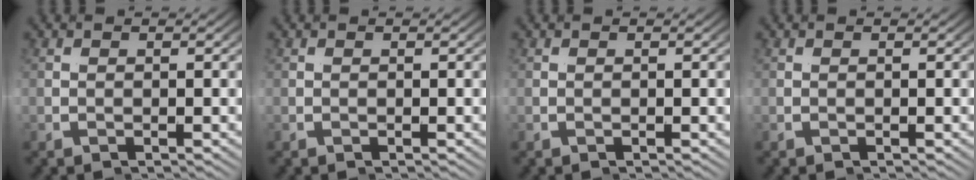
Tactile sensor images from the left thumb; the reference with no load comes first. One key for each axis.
{"total": 0.0}
{"total": 0.0}
{"total": 0.0}